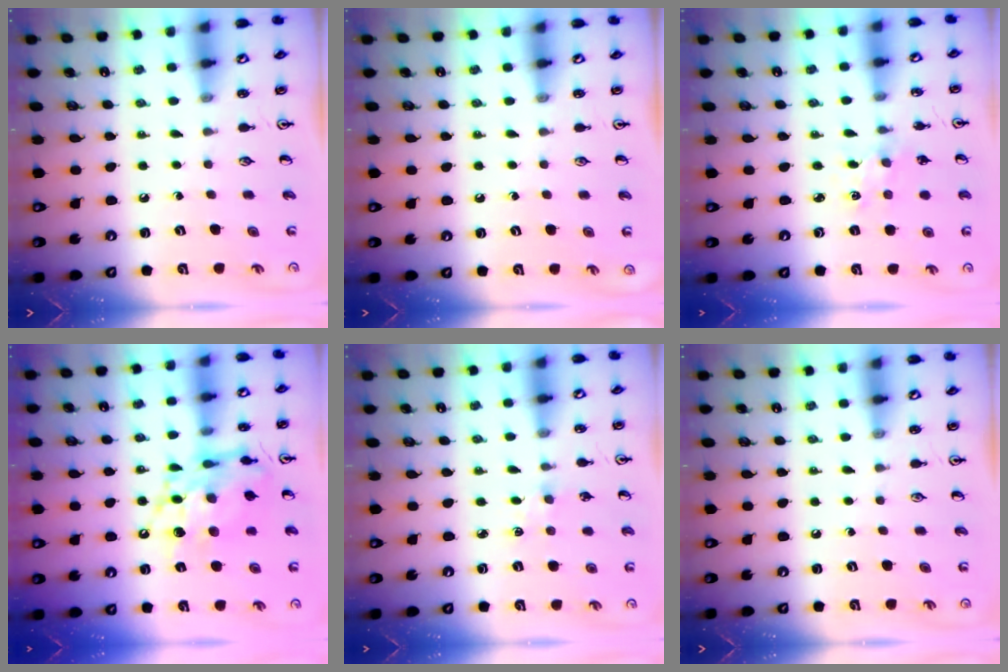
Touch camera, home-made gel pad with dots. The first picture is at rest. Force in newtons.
{"total": 0.0}
{"total": 1.1, "press": 1.1, "slide": 0.3}
{"total": 14.3, "press": 14.3, "slide": 1.4}
{"total": 2.9, "press": 2.9, "slide": 0.3}
{"total": 0.0}